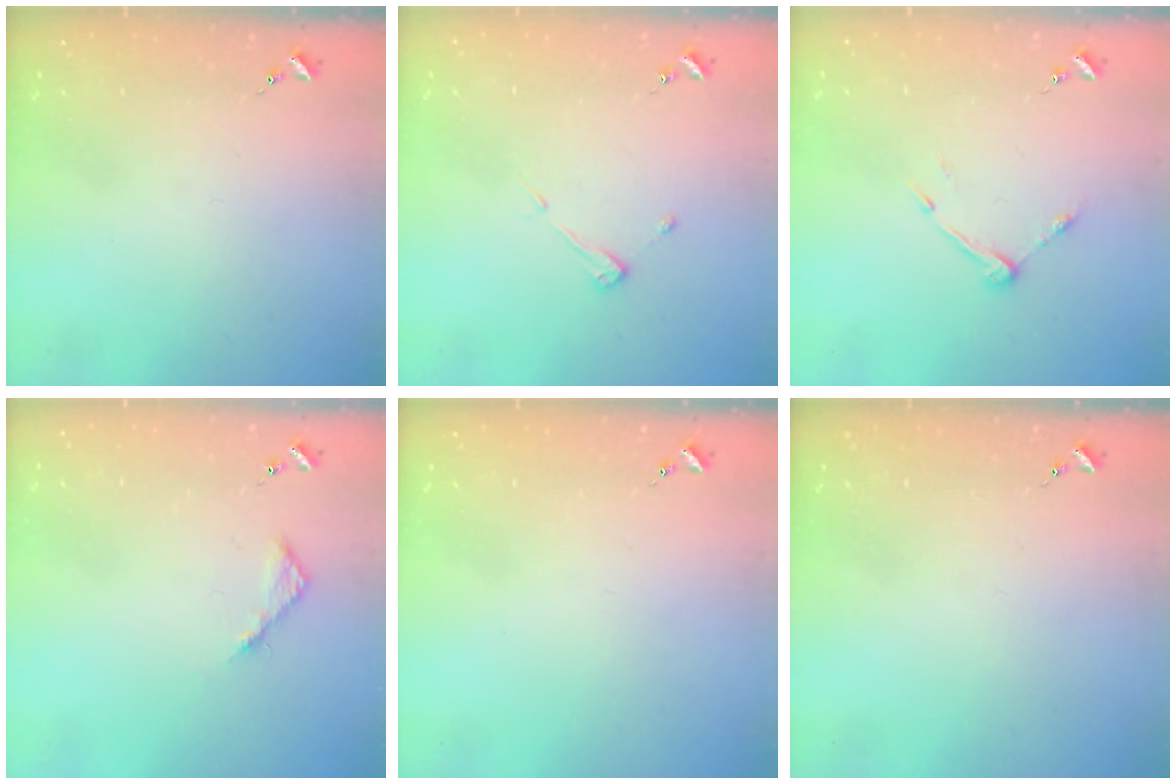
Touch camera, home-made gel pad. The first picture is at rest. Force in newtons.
{"total": 3.8, "press": 3.8, "slide": 0.3}
{"total": 6.9, "press": 6.9, "slide": 0.3}
{"total": 4.6, "press": 4.6, "slide": 0.5}
{"total": 0.0}
{"total": 0.0}